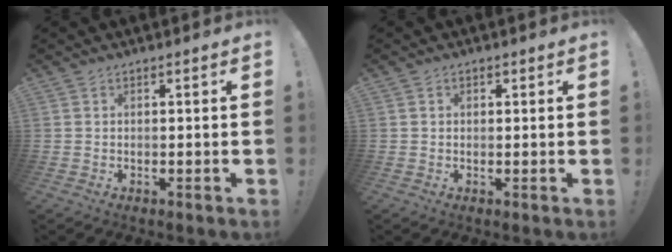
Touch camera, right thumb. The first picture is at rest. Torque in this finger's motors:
{"motor_torque": [0.11, -0.36, -0.16, 0.09, -0.02]}